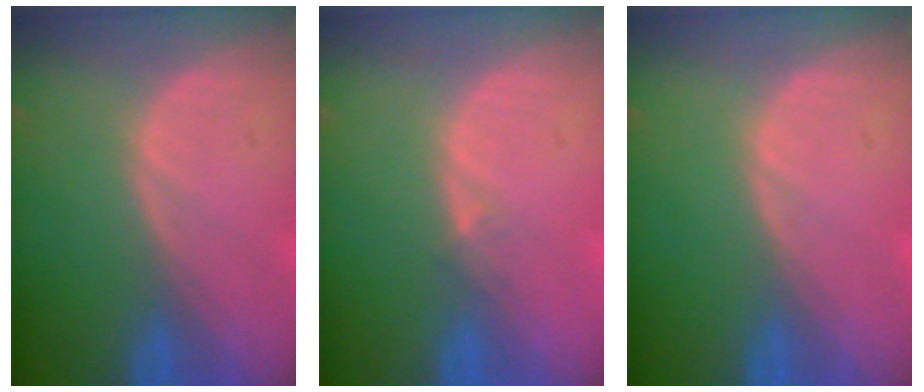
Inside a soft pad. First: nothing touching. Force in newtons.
{"total": 0.9, "press": 0.7, "slide": 0.6}
{"total": 0.0}